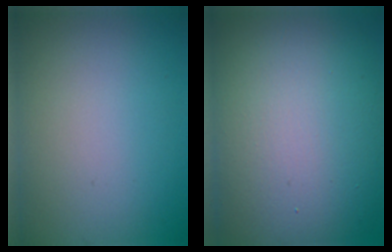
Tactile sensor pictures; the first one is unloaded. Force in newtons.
{"total": 16.2, "press": 16.1, "slide": 1.0}